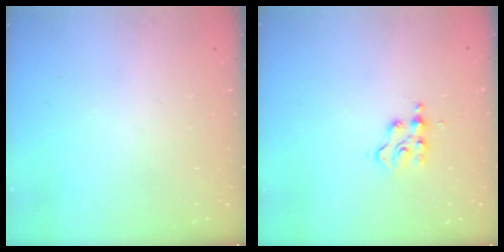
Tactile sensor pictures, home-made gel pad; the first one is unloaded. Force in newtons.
{"total": 3.6, "press": 3.6, "slide": 0.5}